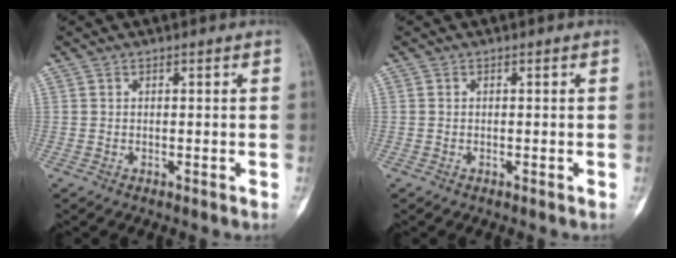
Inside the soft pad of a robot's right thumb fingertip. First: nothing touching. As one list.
[{"total": 0.0}]